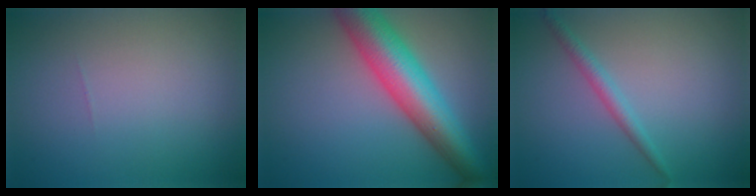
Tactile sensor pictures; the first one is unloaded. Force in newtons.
{"total": 9.0, "press": 9.0, "slide": 0.3}
{"total": 1.7, "press": 1.7, "slide": 0.0}